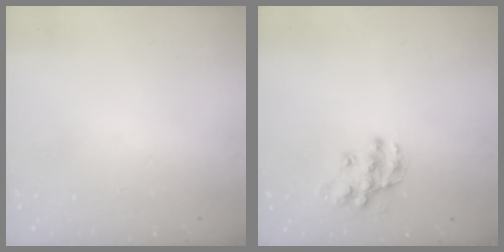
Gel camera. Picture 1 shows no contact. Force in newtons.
{"total": 12.2, "press": 12.2, "slide": 0.9}